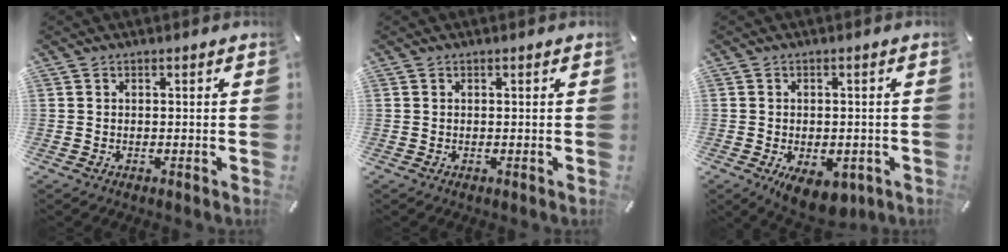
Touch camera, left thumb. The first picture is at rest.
{"total": 0.0}
{"total": 7.6, "force": [-3.2, 4.0, 5.6], "torque": [-0.092, 0.006, -0.050]}